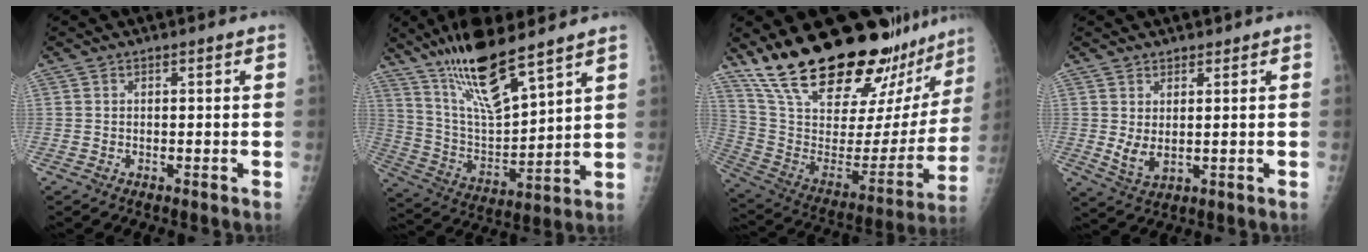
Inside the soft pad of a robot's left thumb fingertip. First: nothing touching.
{"total": 17.2, "force": [12.3, 3.8, 11.4], "torque": [-0.192, -0.065, 0.240]}
{"total": 33.8, "force": [26.3, 10.2, 18.7], "torque": [-0.279, -0.116, 0.401]}
{"total": 4.3, "force": [1.2, 2.8, 3.1], "torque": [-0.050, -0.017, 0.030]}